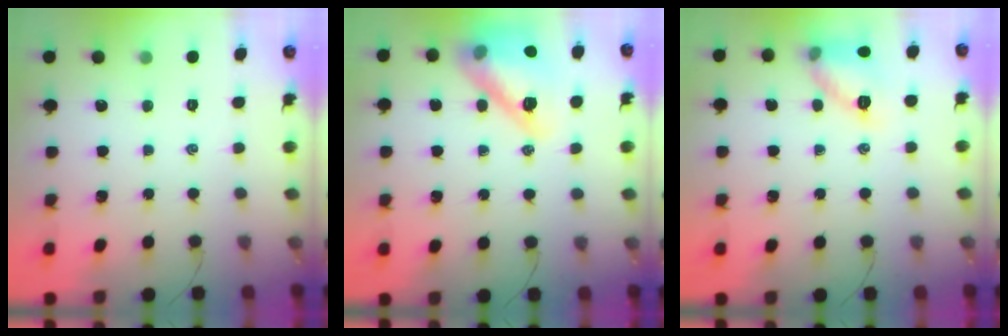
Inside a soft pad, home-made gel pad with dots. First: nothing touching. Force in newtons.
{"total": 18.6, "press": 18.3, "slide": 3.4}
{"total": 11.5, "press": 11.5, "slide": 0.6}